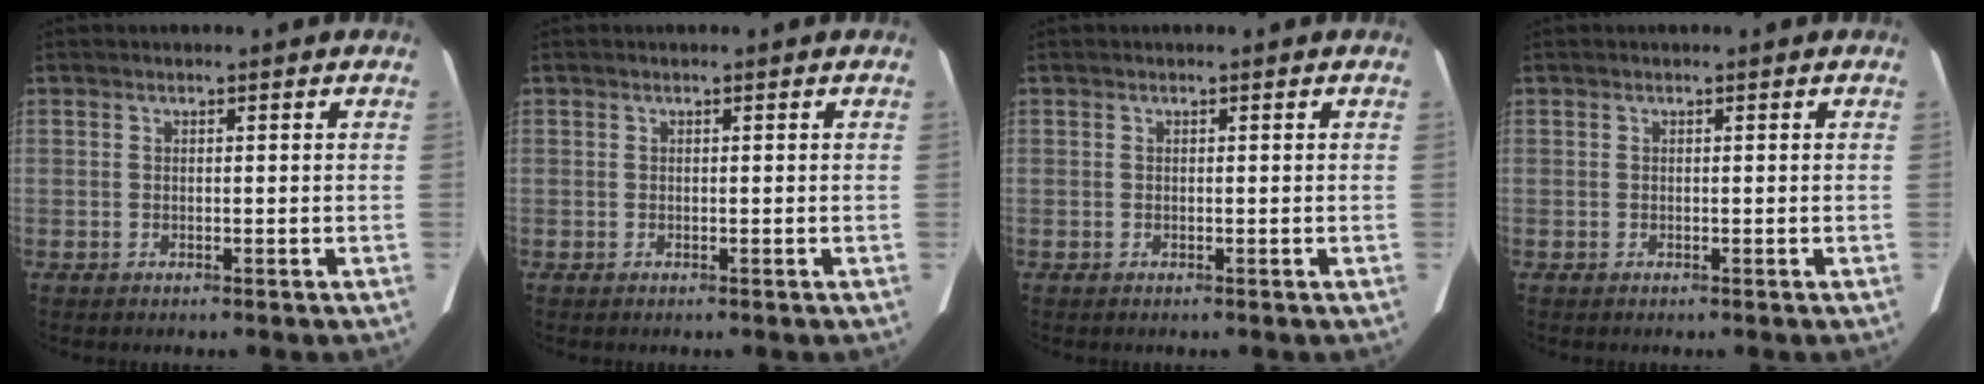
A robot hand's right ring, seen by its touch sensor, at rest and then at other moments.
{"total": 0.0}
{"total": 0.0}
{"total": 0.0}